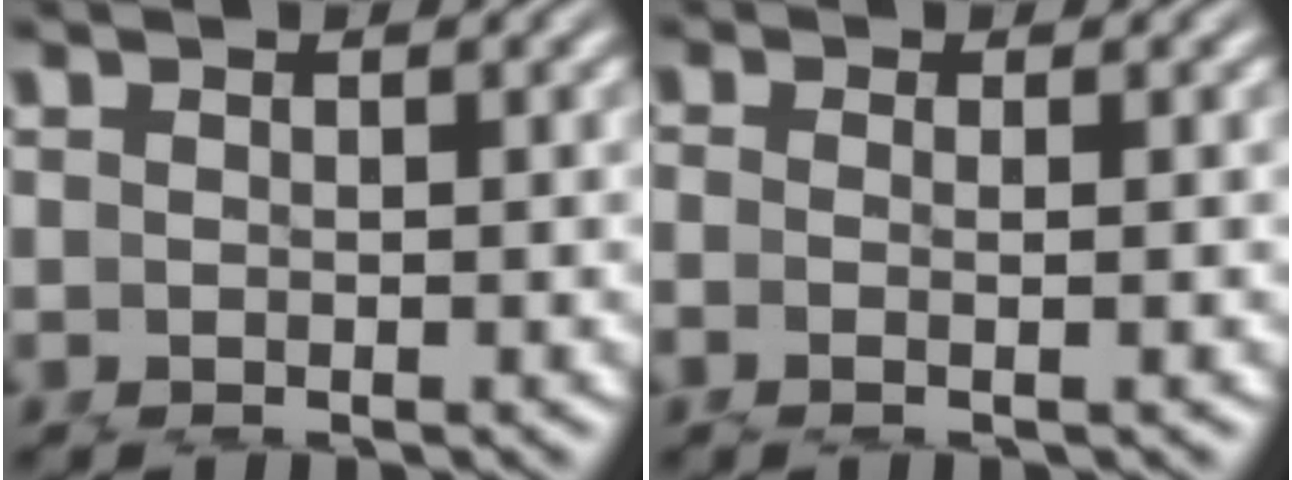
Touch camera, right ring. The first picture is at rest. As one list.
[{"total": 2.0, "force": [-0.4, 1.0, 1.8], "torque": [-0.060, -0.018, 0.005]}]